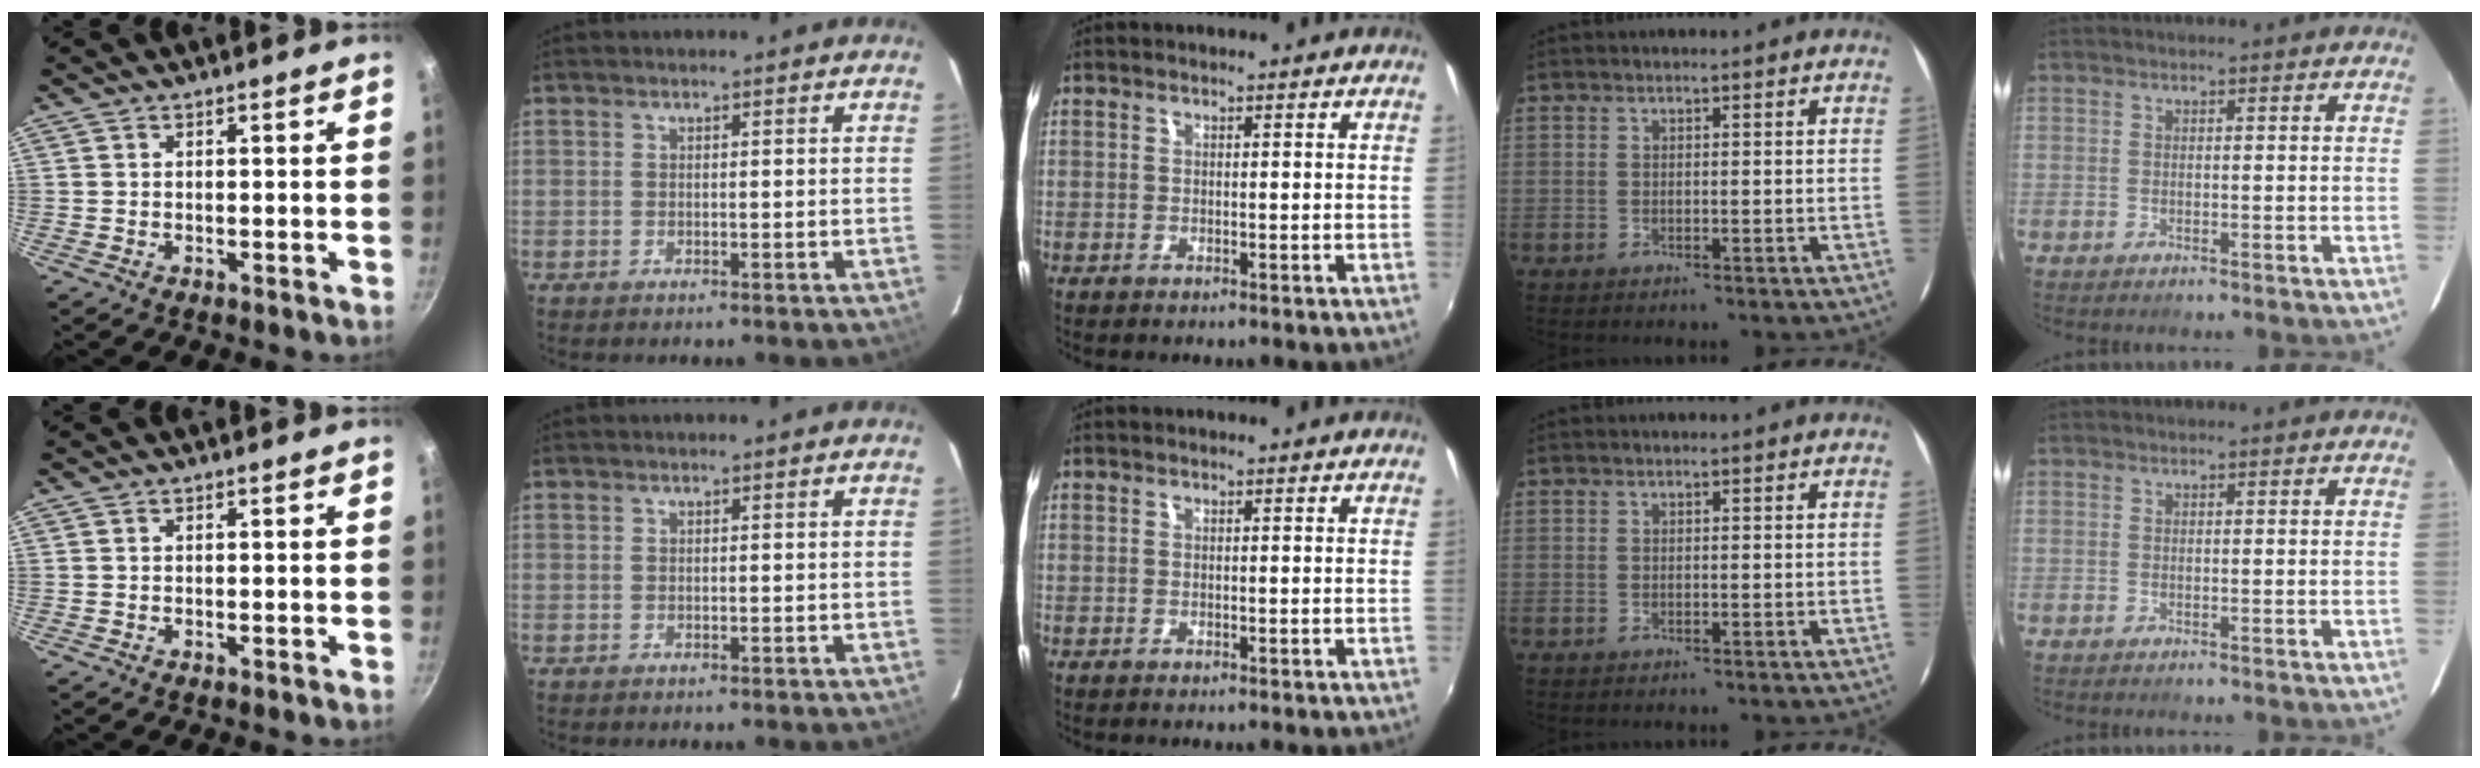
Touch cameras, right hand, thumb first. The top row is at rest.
{}